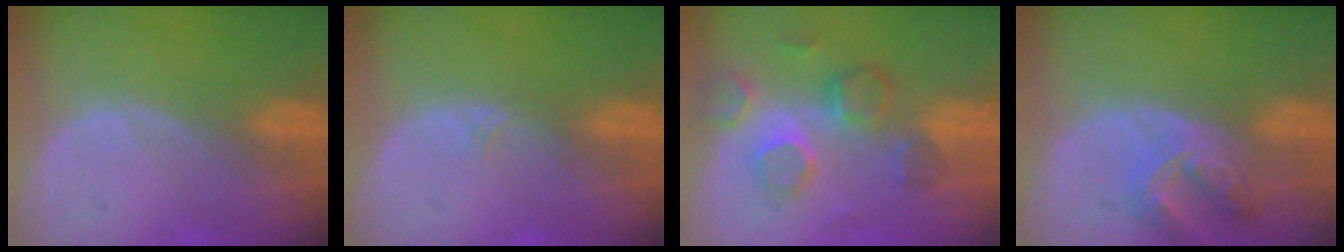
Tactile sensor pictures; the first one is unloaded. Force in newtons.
{"total": 1.1, "press": 1.1, "slide": 0.1}
{"total": 7.8, "press": 7.4, "slide": 2.4}
{"total": 7.1, "press": 6.4, "slide": 3.2}